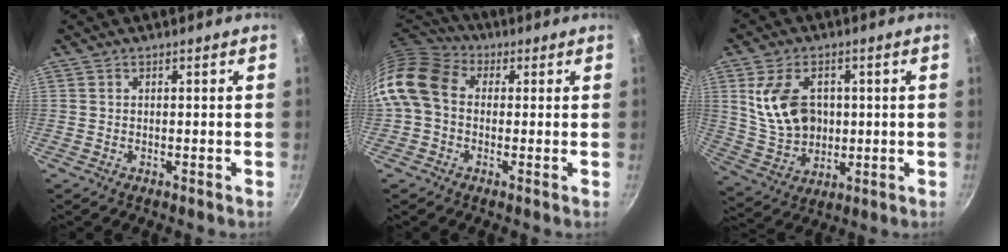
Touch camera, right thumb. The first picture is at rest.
{"total": 12.3, "force": [0.7, 9.5, 7.9], "torque": [-0.141, 0.024, -0.008]}
{"total": 13.3, "force": [2.2, 9.4, 9.1], "torque": [-0.149, -0.014, 0.053]}